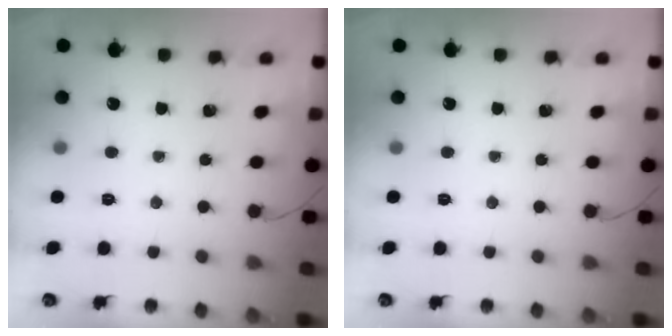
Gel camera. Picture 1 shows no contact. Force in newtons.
{"total": 0.0}